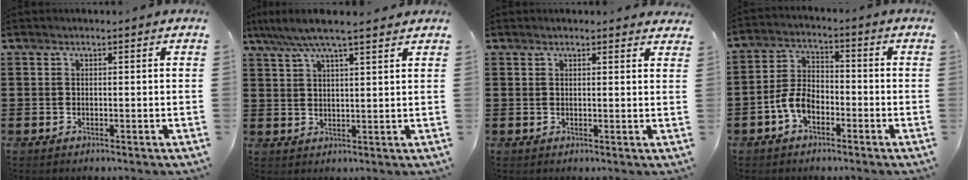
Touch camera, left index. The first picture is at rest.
{"total": 5.7, "force": [4.6, 0.3, 3.4], "torque": [-0.078, -0.011, 0.081]}
{"total": 1.5, "force": [1.4, 0.3, 0.4], "torque": [-0.012, 0.004, 0.028]}
{"total": 5.6, "force": [-2.8, 3.2, 3.7], "torque": [-0.092, 0.005, -0.058]}